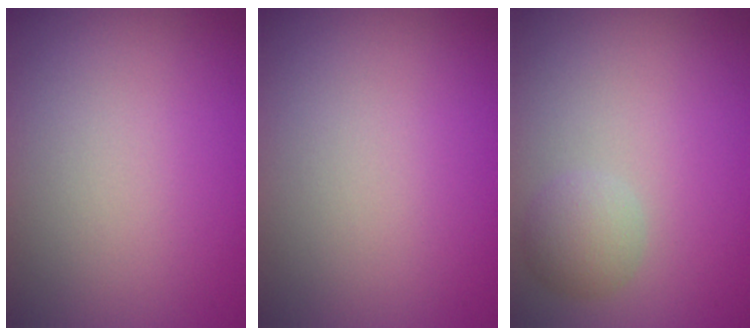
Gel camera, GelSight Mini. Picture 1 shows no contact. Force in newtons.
{"total": 0.0}
{"total": 2.3, "press": 2.3, "slide": 0.2}